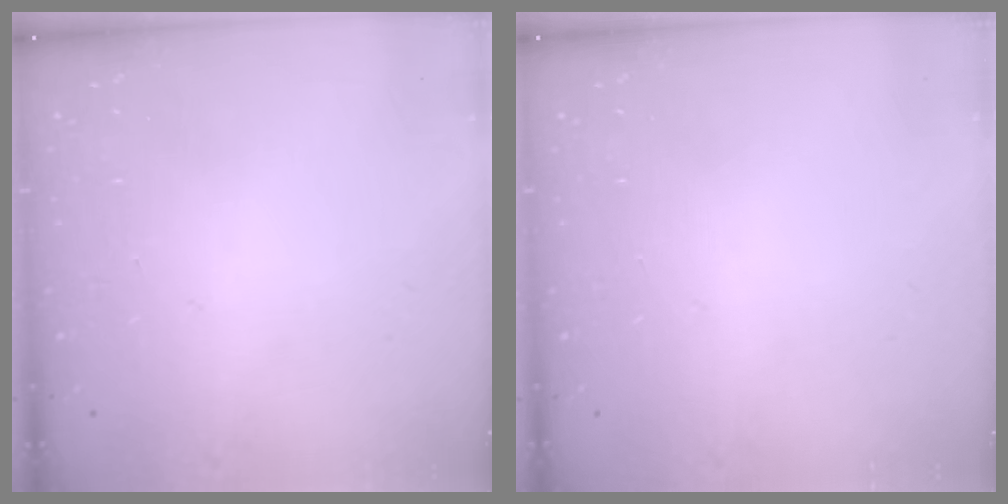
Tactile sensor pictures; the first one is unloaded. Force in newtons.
{"total": 0.0}